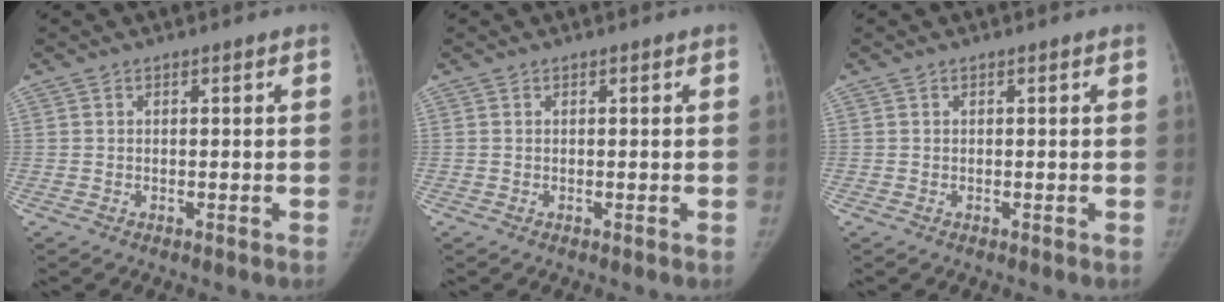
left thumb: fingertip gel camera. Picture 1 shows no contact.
{"total": 0.0}
{"total": 0.0}